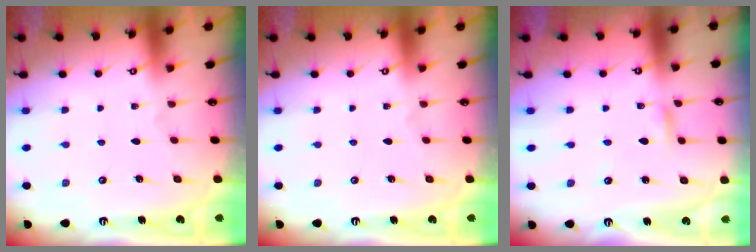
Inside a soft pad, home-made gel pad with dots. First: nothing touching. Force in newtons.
{"total": 0.0}
{"total": 2.1, "press": 2.1, "slide": 0.1}